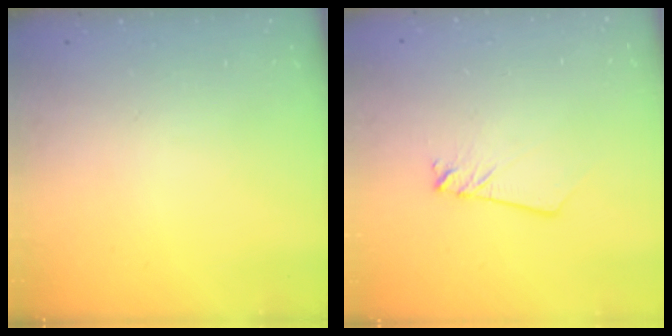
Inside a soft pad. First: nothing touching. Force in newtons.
{"total": 2.4, "press": 2.4, "slide": 0.2}